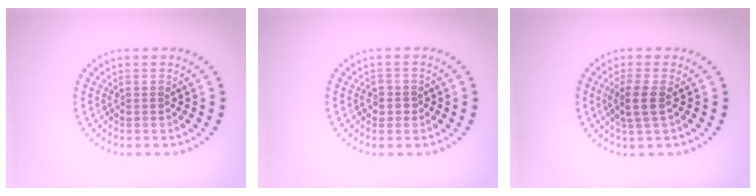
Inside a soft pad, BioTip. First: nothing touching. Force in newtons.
{"total": 1.4, "press": 1.2, "slide": 0.7}
{"total": 2.3, "press": 2.0, "slide": 1.1}